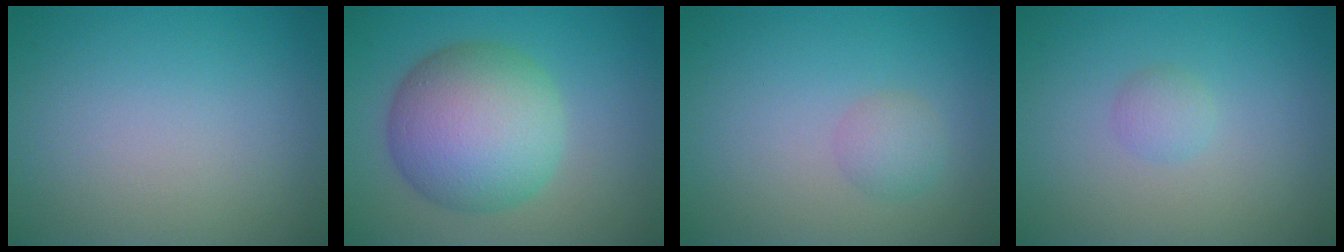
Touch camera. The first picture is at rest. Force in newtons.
{"total": 9.3, "press": 9.3, "slide": 0.1}
{"total": 1.7, "press": 1.7, "slide": 0.0}
{"total": 1.2, "press": 1.2, "slide": 0.1}